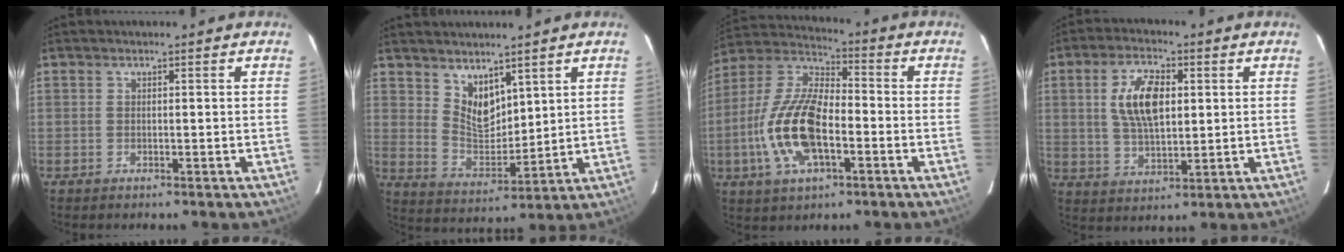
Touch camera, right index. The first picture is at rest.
{"total": 7.4, "force": [5.2, 3.8, 3.6], "torque": [-0.054, -0.005, 0.107]}
{"total": 16.6, "force": [-4.6, 7.3, 14.2], "torque": [-0.302, -0.001, -0.090]}
{"total": 9.9, "force": [2.1, 4.8, 8.5], "torque": [-0.163, 0.009, 0.043]}